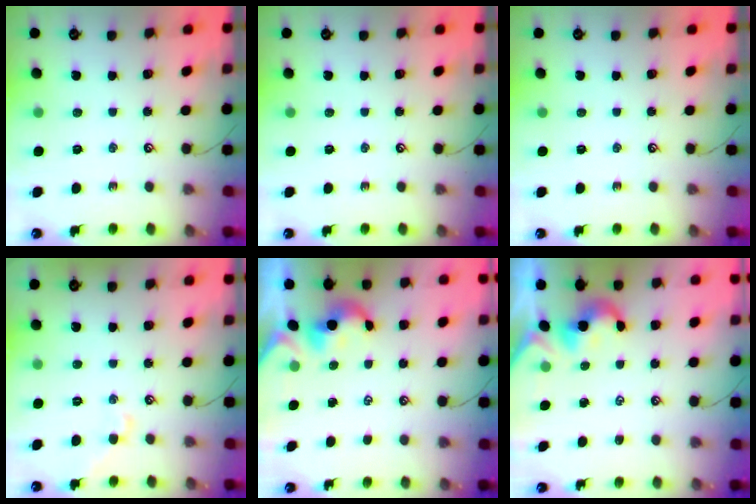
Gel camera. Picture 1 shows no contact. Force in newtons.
{"total": 0.0}
{"total": 0.0}
{"total": 1.6, "press": 1.5, "slide": 0.4}
{"total": 1.2, "press": 1.1, "slide": 0.4}
{"total": 2.1, "press": 2.0, "slide": 0.5}